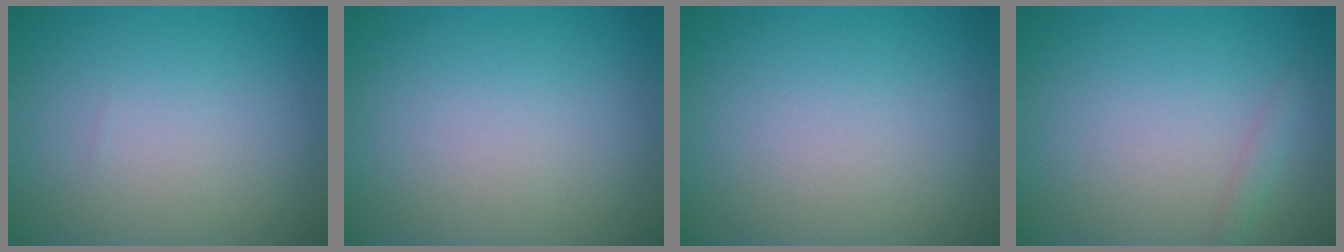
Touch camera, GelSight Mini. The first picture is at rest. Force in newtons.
{"total": 0.0}
{"total": 0.0}
{"total": 1.0, "press": 1.0, "slide": 0.0}